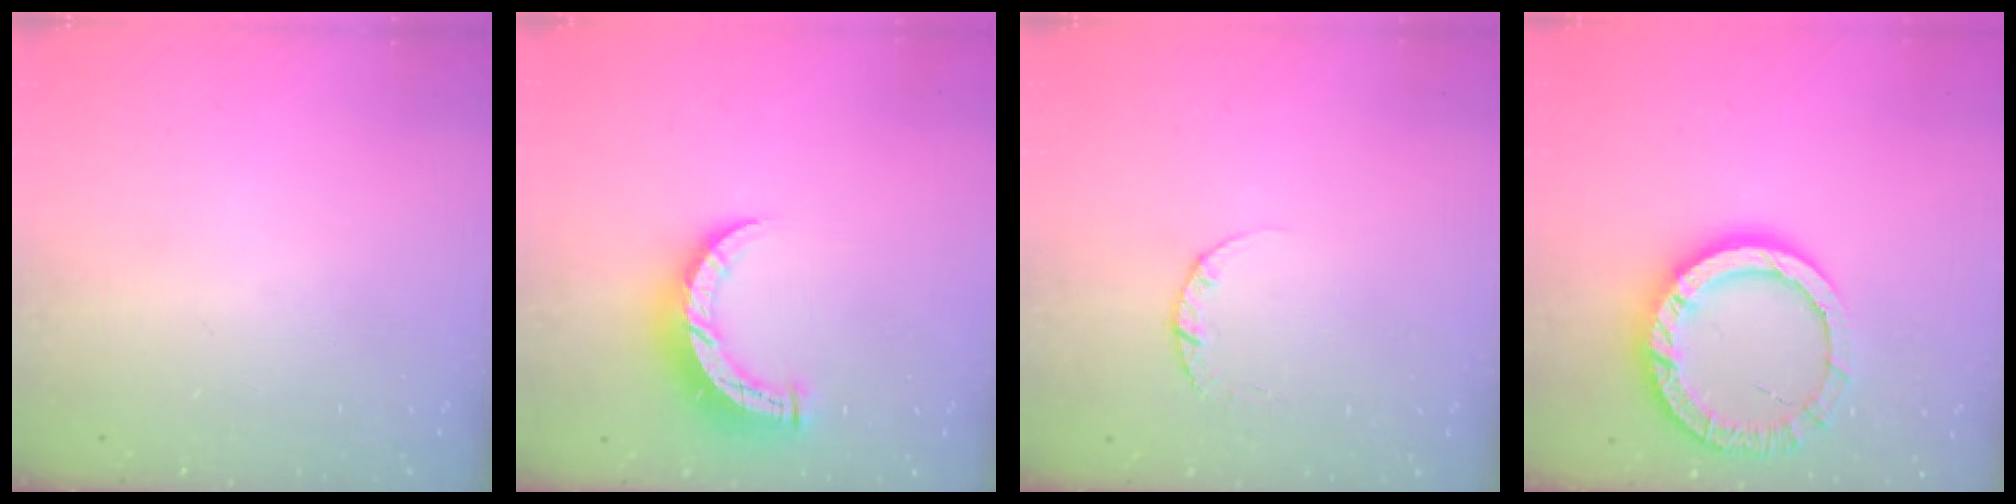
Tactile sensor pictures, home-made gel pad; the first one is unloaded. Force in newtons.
{"total": 8.6, "press": 8.6, "slide": 0.6}
{"total": 2.4, "press": 2.3, "slide": 0.3}
{"total": 13.2, "press": 13.1, "slide": 1.6}